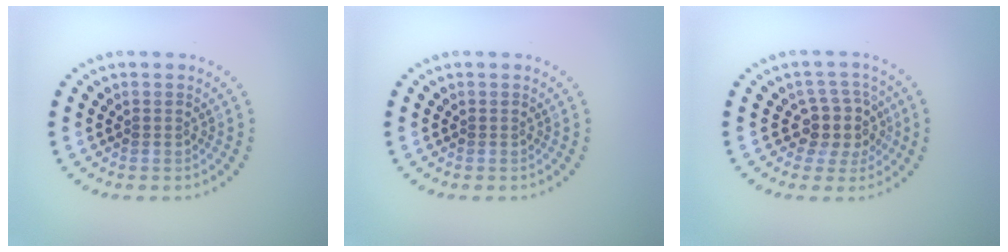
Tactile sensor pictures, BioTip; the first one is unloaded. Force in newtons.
{"total": 0.0}
{"total": 3.7, "press": 2.9, "slide": 2.2}